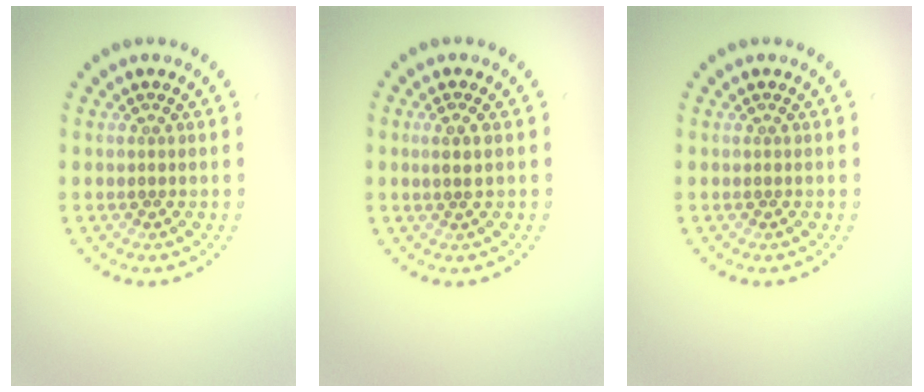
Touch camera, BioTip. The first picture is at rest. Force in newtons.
{"total": 1.5, "press": 1.3, "slide": 0.8}
{"total": 0.0}